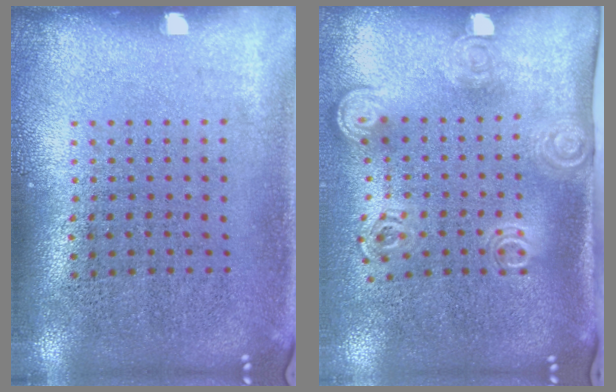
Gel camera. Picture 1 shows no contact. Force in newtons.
{"total": 2.0, "press": 1.4, "slide": 1.4}